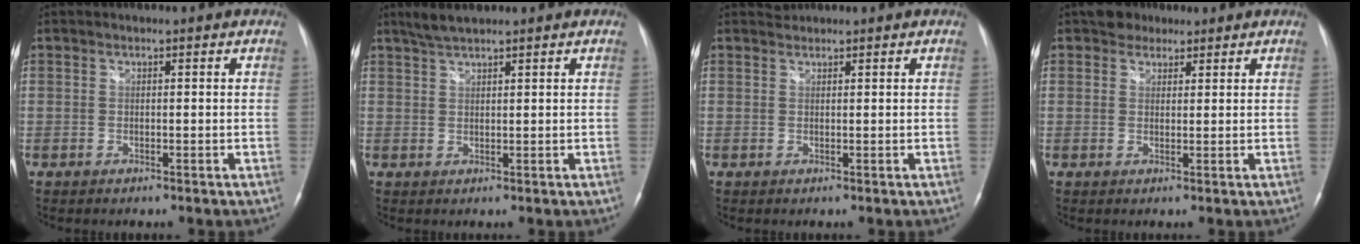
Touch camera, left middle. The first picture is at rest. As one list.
[{"total": 3.2, "force": [2.8, 0.2, 1.5], "torque": [-0.036, 0.007, 0.056]}, {"total": 0.9, "force": [0.8, 0.0, -0.4], "torque": [-0.001, 0.005, 0.016]}, {"total": 3.1, "force": [2.3, 2.0, 0.4], "torque": [-0.011, 0.013, 0.036]}]